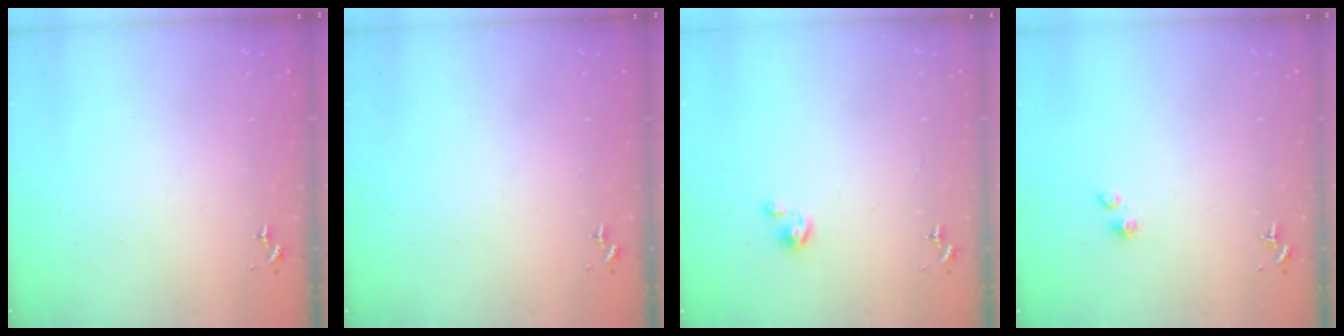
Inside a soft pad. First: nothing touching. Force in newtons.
{"total": 0.0}
{"total": 2.3, "press": 2.2, "slide": 0.2}
{"total": 2.2, "press": 2.2, "slide": 0.2}